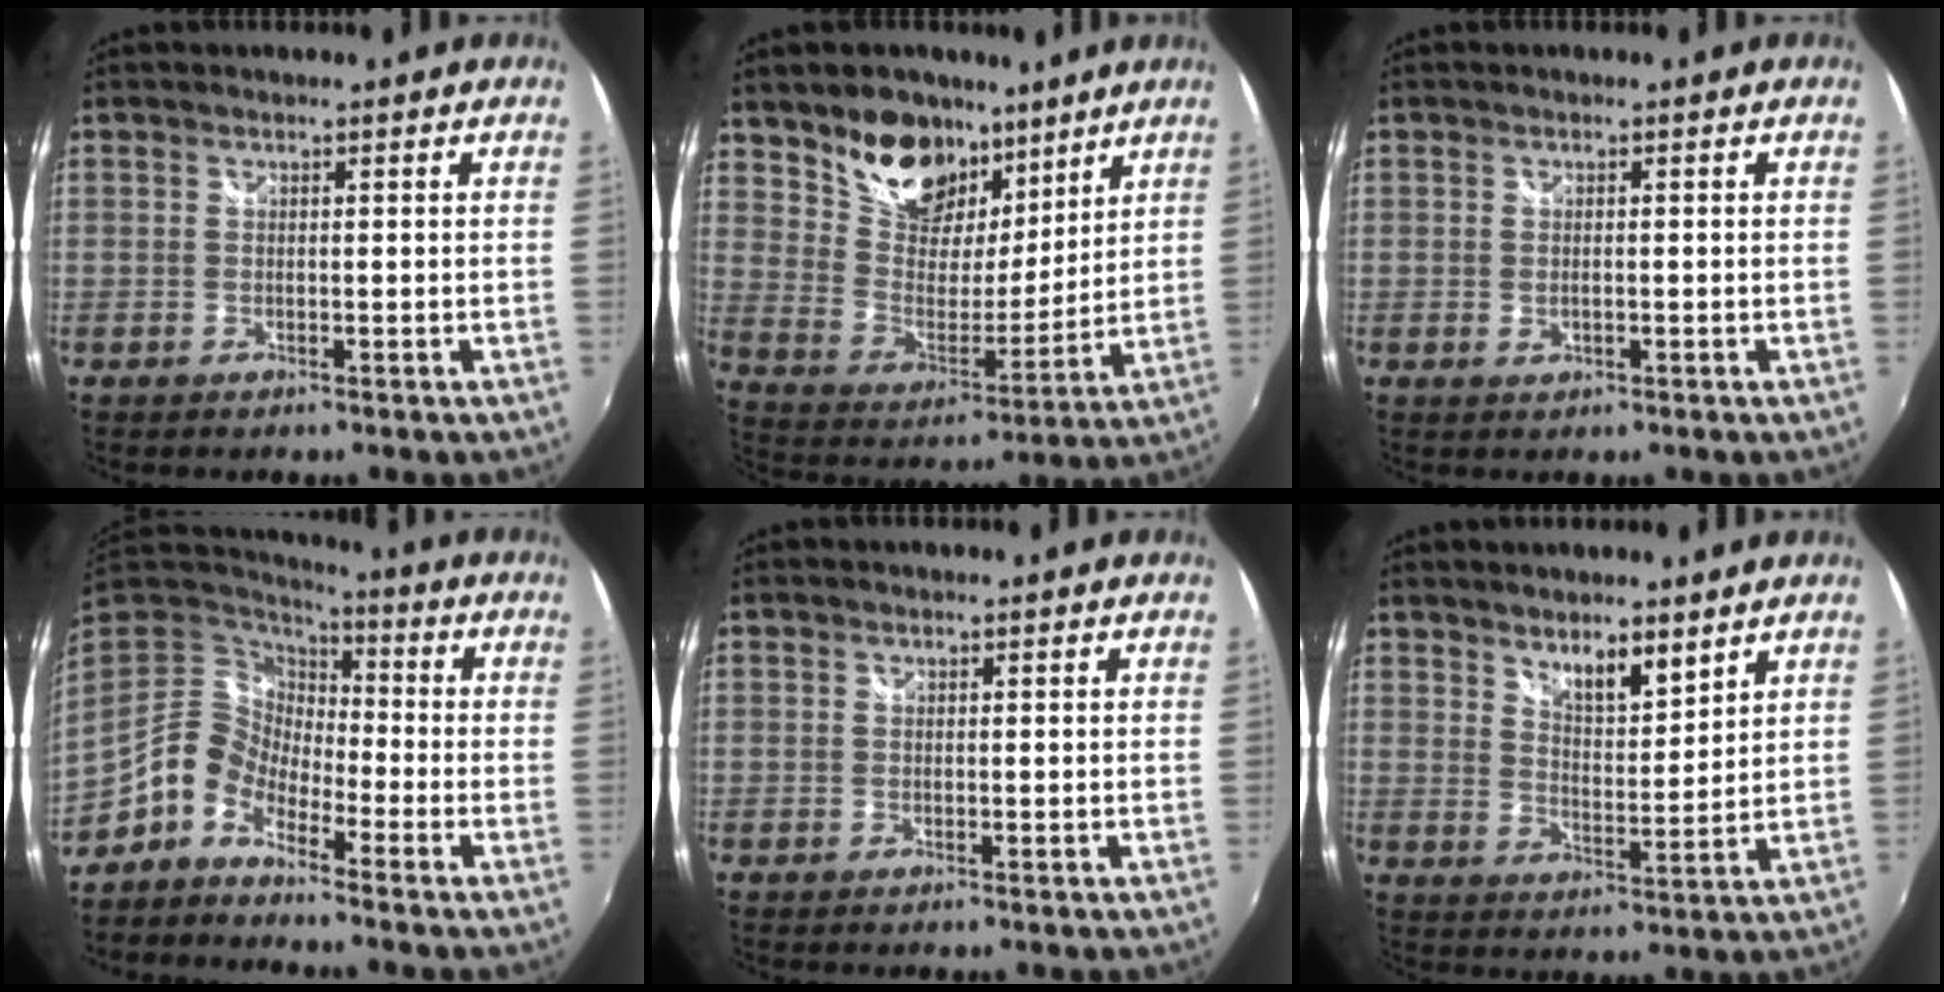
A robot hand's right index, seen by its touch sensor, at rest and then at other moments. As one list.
[{"total": 15.7, "force": [10.5, 9.5, 6.7], "torque": [-0.138, 0.011, 0.194]}, {"total": 1.3, "force": [-0.2, 0.9, 0.9], "torque": [-0.018, -0.002, -0.002]}, {"total": 9.4, "force": [-6.0, 5.8, 4.3], "torque": [-0.077, 0.021, -0.132]}, {"total": 0.0}, {"total": 6.6, "force": [5.2, 1.8, 3.6], "torque": [-0.050, 0.001, 0.089]}]